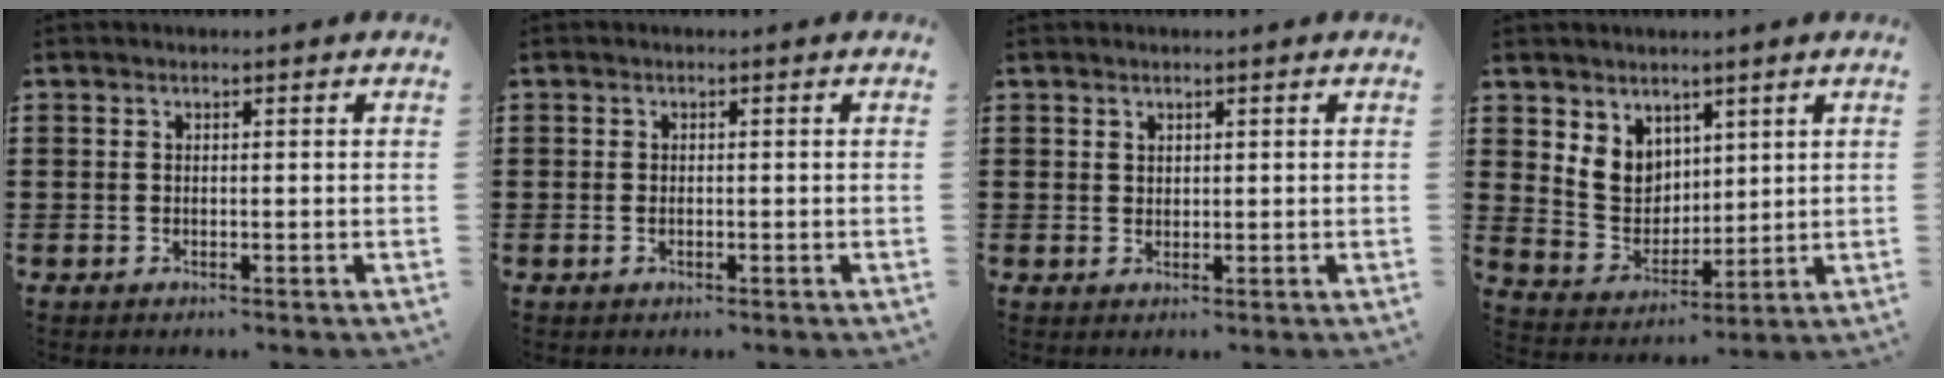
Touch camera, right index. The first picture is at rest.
{"total": 0.5, "force": [-0.1, 0.1, 0.5], "torque": [-0.013, -0.004, 0.000]}
{"total": 1.2, "force": [1.0, 0.7, 0.2], "torque": [-0.005, 0.001, 0.019]}
{"total": 6.2, "force": [3.1, 5.1, 1.6], "torque": [-0.058, 0.003, 0.060]}